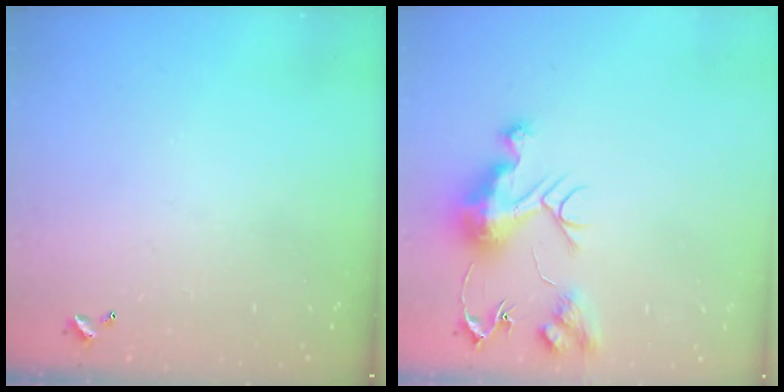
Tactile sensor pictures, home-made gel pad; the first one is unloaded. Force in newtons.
{"total": 10.9, "press": 10.9, "slide": 0.9}